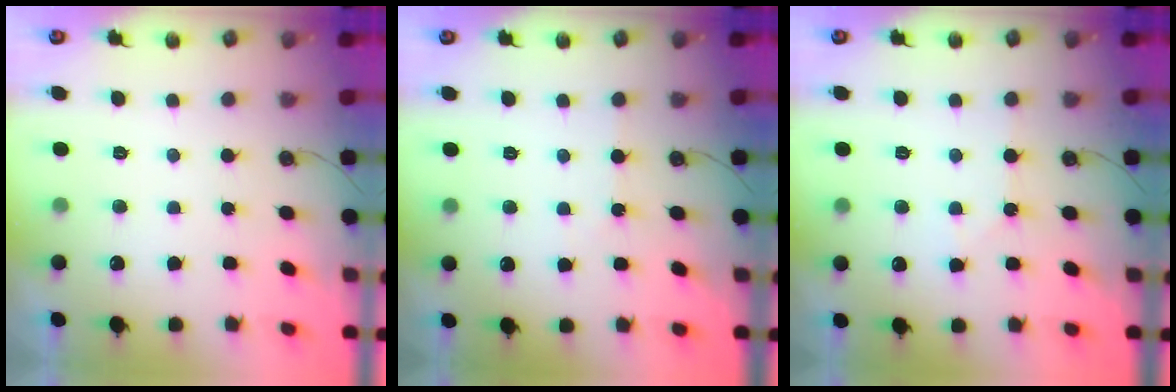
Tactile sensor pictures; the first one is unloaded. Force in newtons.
{"total": 1.0, "press": 1.0, "slide": 0.2}
{"total": 5.2, "press": 5.1, "slide": 0.7}